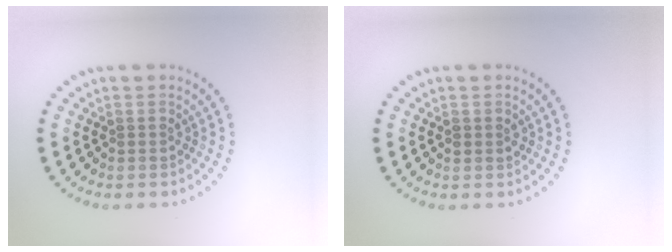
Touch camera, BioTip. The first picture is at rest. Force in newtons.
{"total": 0.9, "press": 0.9, "slide": 0.1}